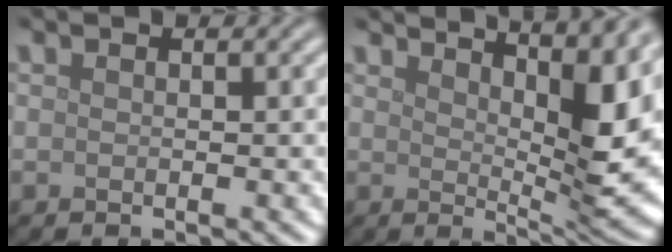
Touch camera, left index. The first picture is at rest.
{"total": 10.8, "force": [5.3, 3.1, 8.9], "torque": [-0.091, 0.018, 0.076]}